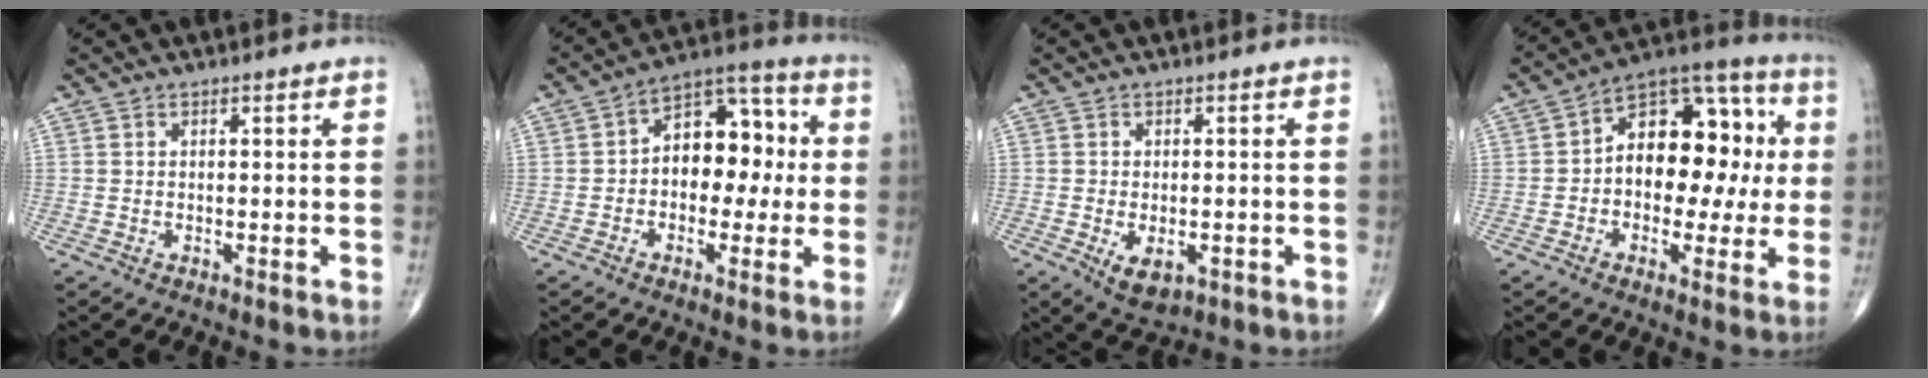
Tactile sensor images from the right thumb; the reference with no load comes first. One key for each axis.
{"total": 12.8, "fx": 0.3, "fy": 8.6, "fz": 9.6, "tx": -0.095, "ty": 0.039, "tz": -0.009}
{"total": 5.3, "fx": -1.7, "fy": 3.1, "fz": 4.0, "tx": -0.057, "ty": -0.001, "tz": -0.014}
{"total": 17.2, "fx": 0.7, "fy": 11.0, "fz": 13.2, "tx": -0.138, "ty": 0.048, "tz": 0.001}